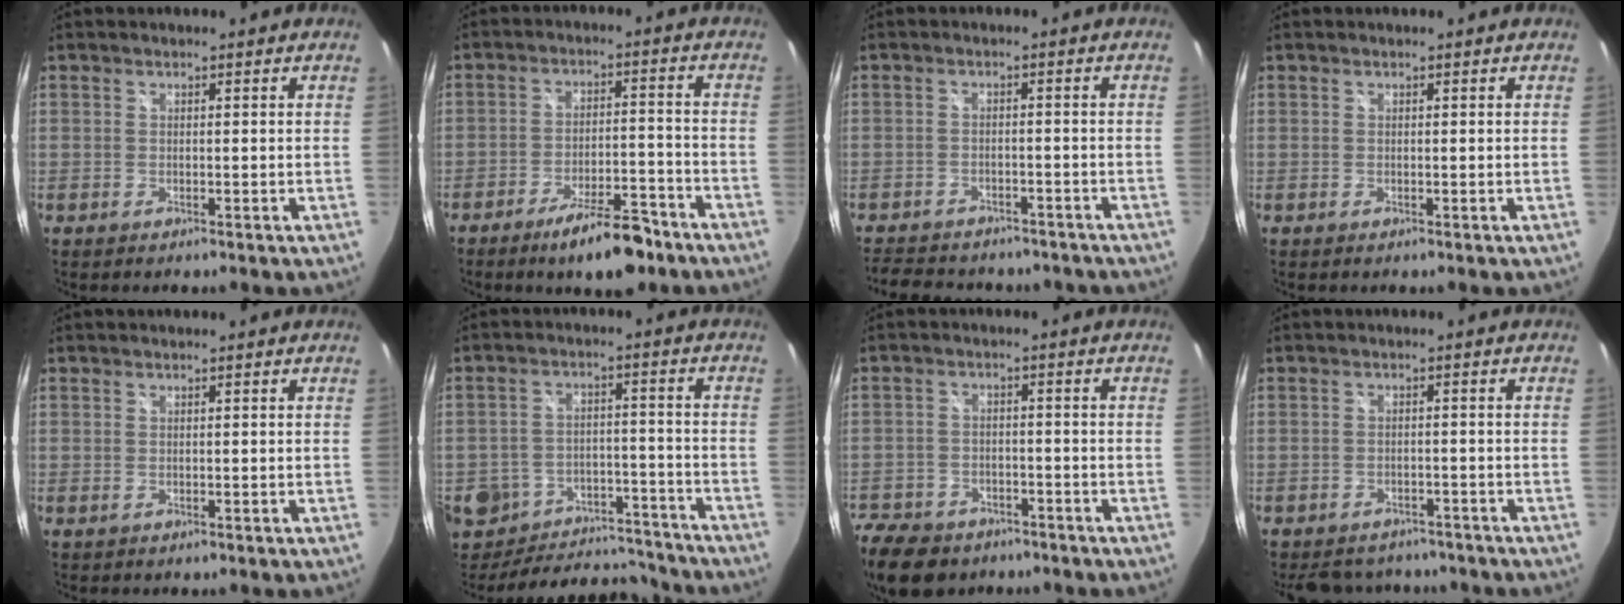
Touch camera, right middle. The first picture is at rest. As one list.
[{"total": 10.7, "force": [-8.1, 2.9, 6.4], "torque": [-0.115, 0.003, -0.118]}, {"total": 13.3, "force": [-11.1, 5.5, 5.1], "torque": [-0.118, -0.010, -0.153]}, {"total": 0.0}, {"total": 0.0}, {"total": 16.1, "force": [-12.6, 8.6, 5.1], "torque": [-0.120, 0.010, -0.155]}, {"total": 14.7, "force": [-9.9, 9.0, 6.2], "torque": [-0.184, -0.016, -0.160]}, {"total": 8.9, "force": [-7.4, 4.2, 2.4], "torque": [-0.054, 0.005, -0.096]}]